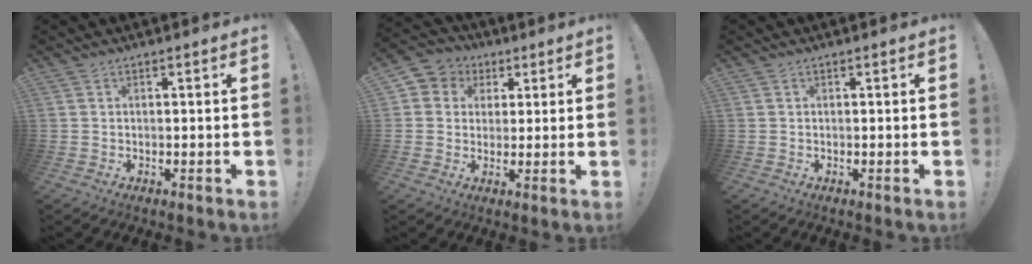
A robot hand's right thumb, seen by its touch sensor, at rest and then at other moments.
{"total": 6.4, "force": [1.1, 6.0, 1.7], "torque": [-0.018, 0.000, 0.025]}
{"total": 0.0}